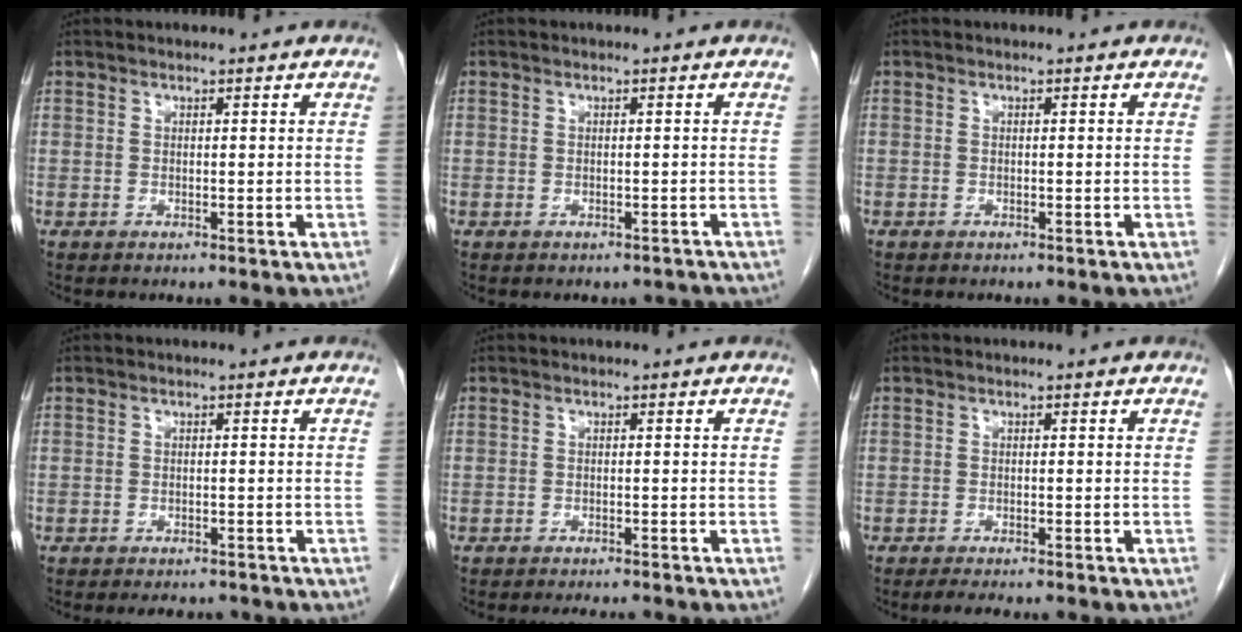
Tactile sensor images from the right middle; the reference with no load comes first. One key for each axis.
{"total": 2.1, "fx": -1.8, "fy": 1.0, "fz": 0.1, "tx": -0.002, "ty": 0.002, "tz": -0.024}
{"total": 0.0}
{"total": 3.8, "fx": -3.3, "fy": 1.4, "fz": 1.1, "tx": -0.013, "ty": -0.004, "tz": -0.042}
{"total": 3.6, "fx": -3.3, "fy": 0.6, "fz": 1.3, "tx": -0.015, "ty": -0.006, "tz": -0.043}
{"total": 3.6, "fx": -3.1, "fy": 0.3, "fz": 1.9, "tx": -0.027, "ty": -0.006, "tz": -0.041}